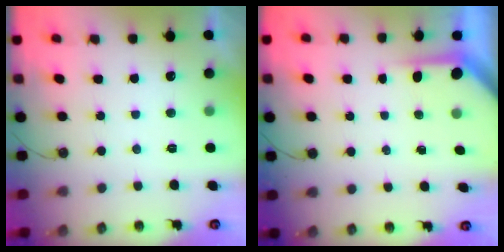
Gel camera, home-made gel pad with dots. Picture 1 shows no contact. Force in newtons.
{"total": 3.2, "press": 3.2, "slide": 0.4}